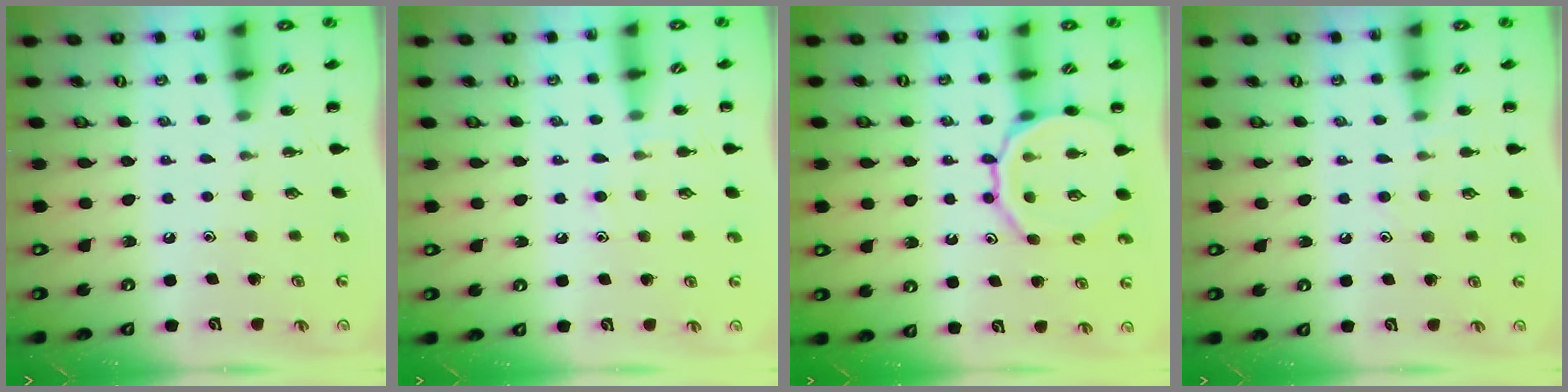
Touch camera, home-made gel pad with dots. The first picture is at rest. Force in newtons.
{"total": 7.0, "press": 6.6, "slide": 2.4}
{"total": 14.0, "press": 13.8, "slide": 1.8}
{"total": 6.3, "press": 6.0, "slide": 1.9}